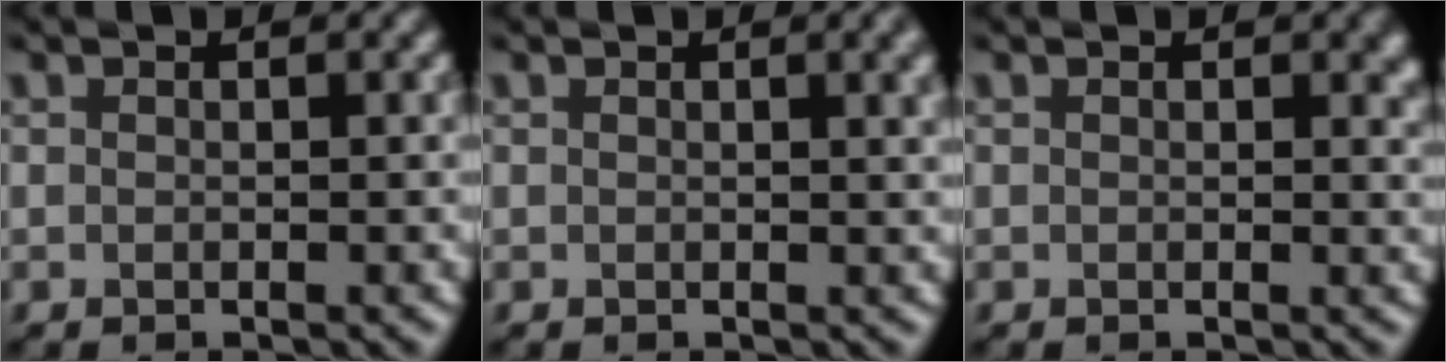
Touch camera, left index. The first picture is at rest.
{"total": 2.4, "force": [1.0, 0.8, 2.0], "torque": [-0.014, 0.006, 0.011]}
{"total": 1.1, "force": [0.4, 0.5, 1.0], "torque": [-0.007, -0.003, 0.006]}